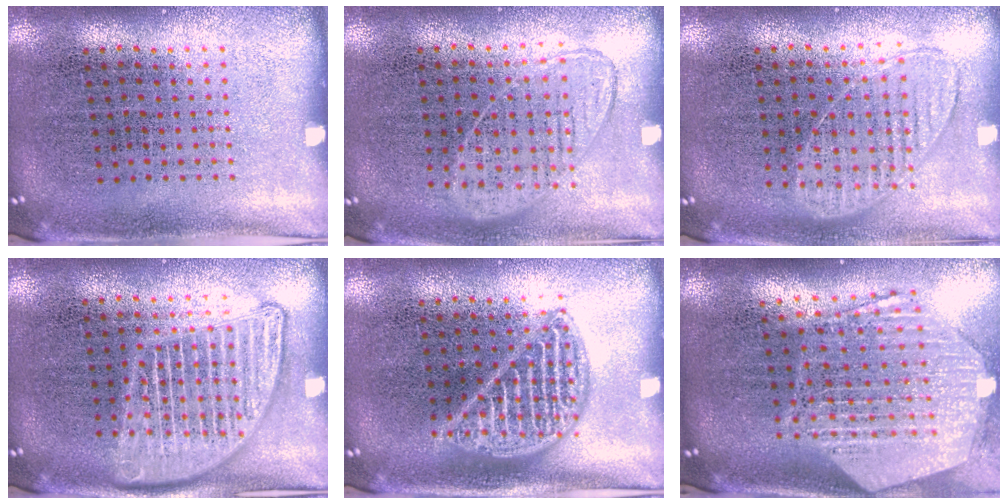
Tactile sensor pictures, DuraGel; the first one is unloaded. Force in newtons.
{"total": 1.0, "press": 0.9, "slide": 0.4}
{"total": 0.9, "press": 0.9, "slide": 0.4}
{"total": 2.7, "press": 2.7, "slide": 0.2}
{"total": 2.1, "press": 2.0, "slide": 0.2}
{"total": 3.0, "press": 2.3, "slide": 1.9}